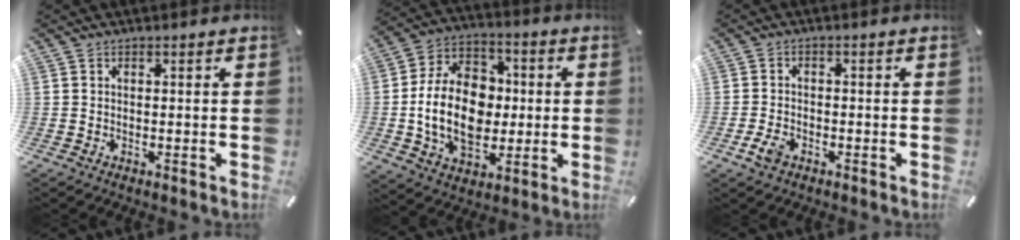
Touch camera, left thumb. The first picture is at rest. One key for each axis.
{"total": 18.3, "fx": -1.3, "fy": 13.6, "fz": 12.3, "tx": -0.254, "ty": 0.008, "tz": -0.025}
{"total": 3.6, "fx": -1.9, "fy": 2.3, "fz": 2.0, "tx": -0.053, "ty": 0.001, "tz": -0.039}